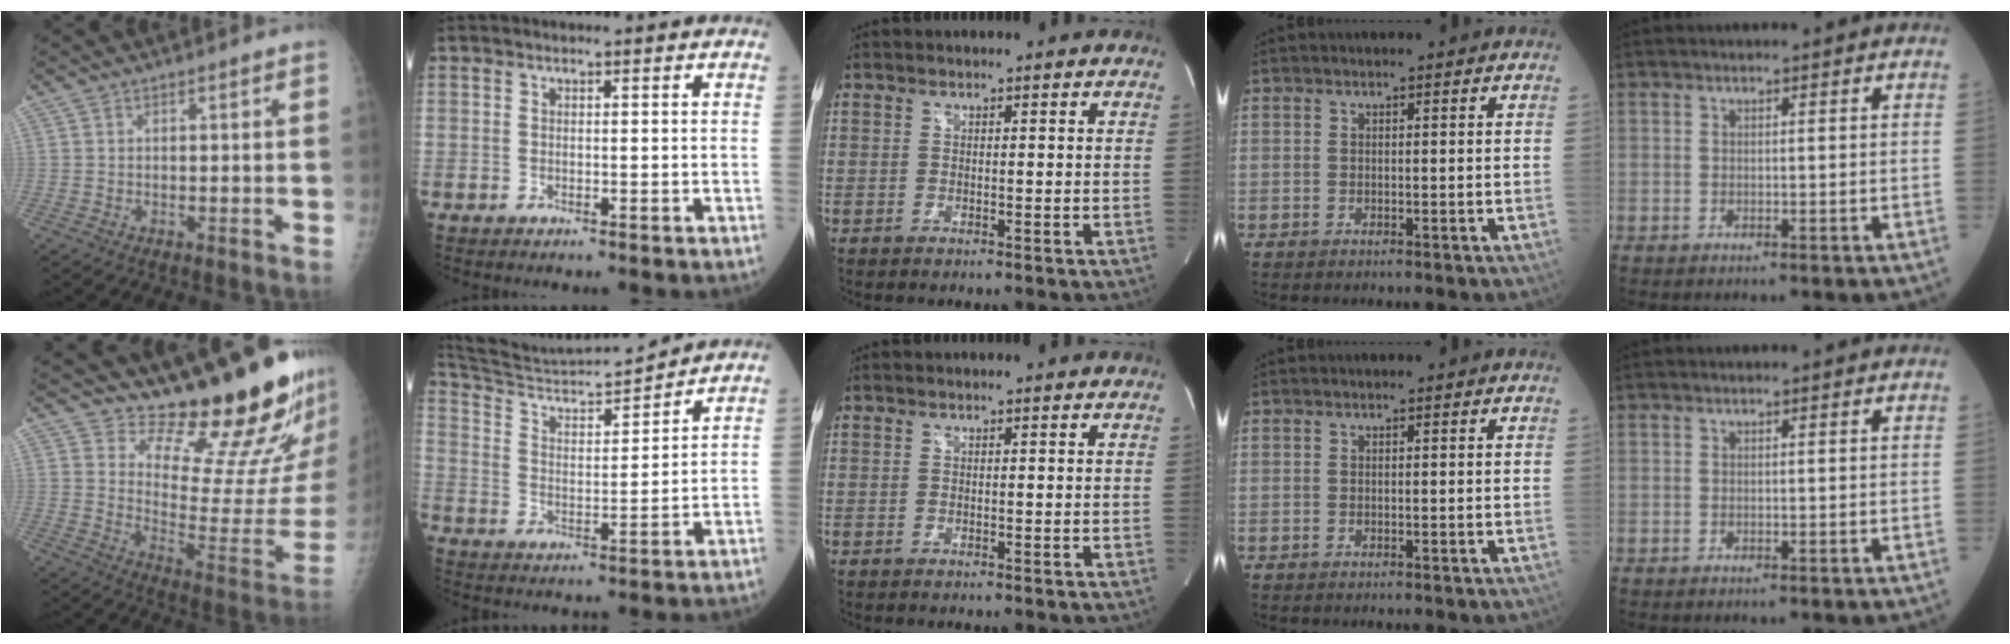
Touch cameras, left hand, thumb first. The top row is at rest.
{"thumb": {"total": 19.7, "force": [17.4, 3.5, 8.7], "torque": [-0.082, -0.184, 0.233]}, "index": {"total": 12.7, "force": [12.4, -0.3, 2.8], "torque": [-0.061, 0.004, 0.221]}}